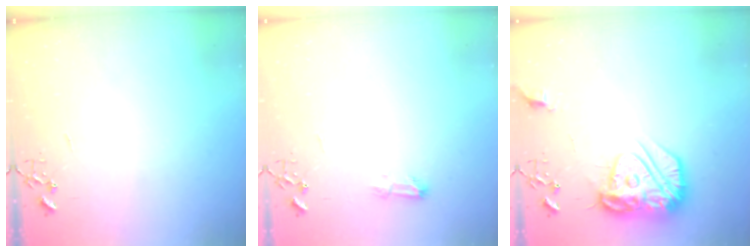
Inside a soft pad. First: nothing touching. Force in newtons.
{"total": 7.7, "press": 7.6, "slide": 0.9}
{"total": 17.7, "press": 17.6, "slide": 1.4}